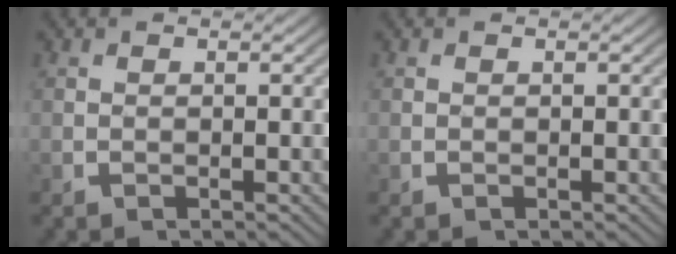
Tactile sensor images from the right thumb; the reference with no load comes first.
{"total": 0.0}